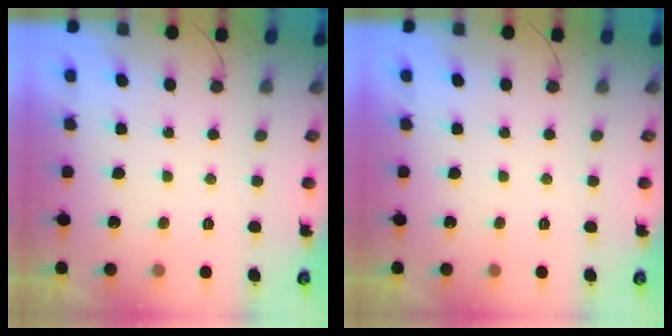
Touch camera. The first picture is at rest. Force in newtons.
{"total": 0.0}